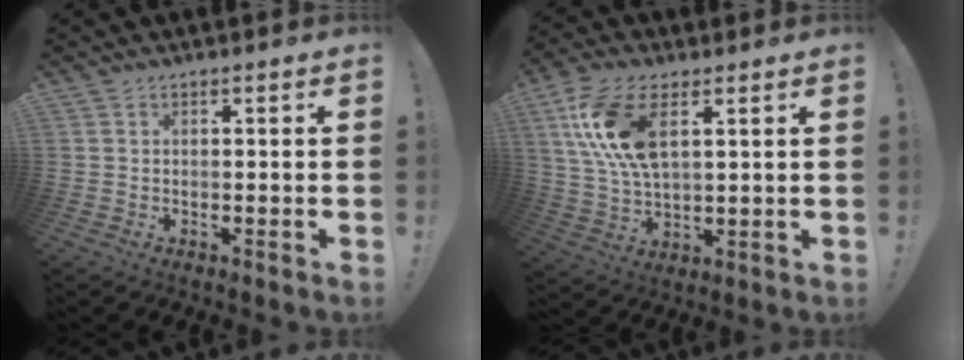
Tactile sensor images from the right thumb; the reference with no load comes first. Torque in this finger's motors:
{"motor_torque": [0.15, 1.78, 0.32, 0.26, 0.18]}